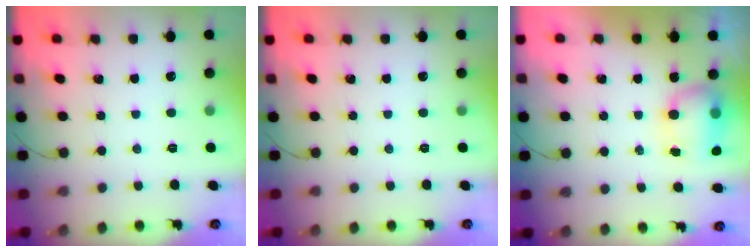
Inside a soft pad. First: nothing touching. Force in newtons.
{"total": 0.0}
{"total": 7.9, "press": 7.6, "slide": 2.3}